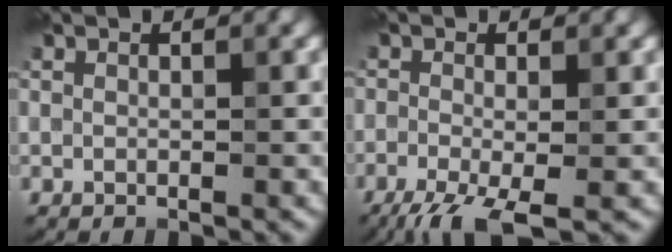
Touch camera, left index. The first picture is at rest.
{"total": 5.5, "force": [-3.1, 1.6, 4.2], "torque": [-0.083, -0.012, -0.060]}